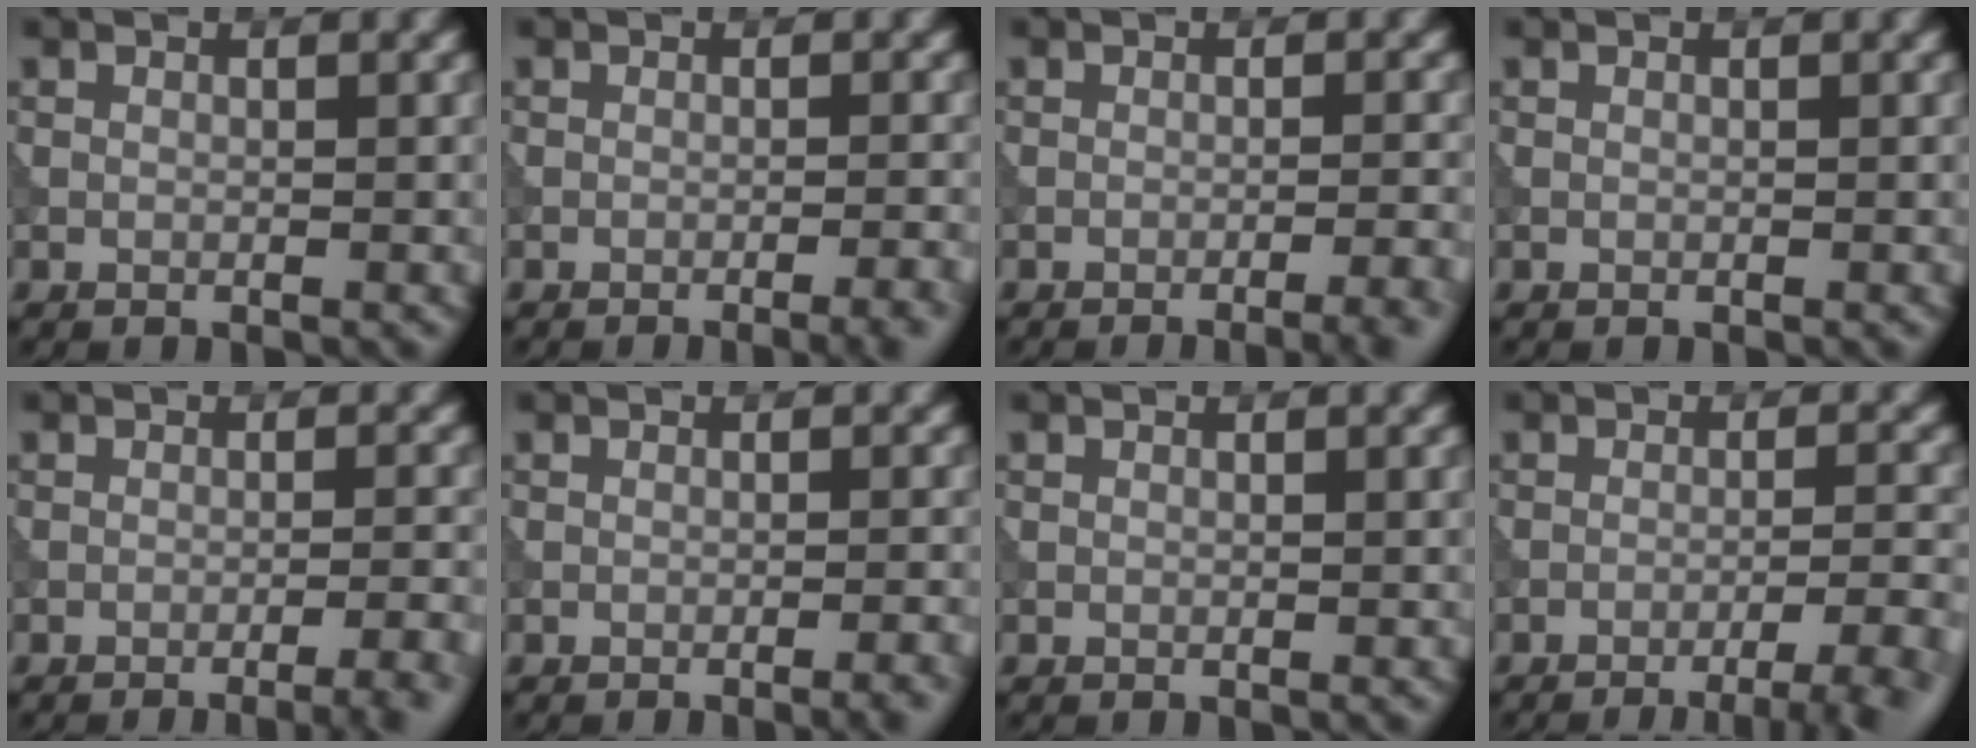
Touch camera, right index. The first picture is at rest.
{"total": 3.3, "force": [-2.0, 0.9, 2.5], "torque": [-0.026, 0.012, -0.030]}
{"total": 4.3, "force": [-2.8, 1.1, 3.0], "torque": [-0.028, 0.010, -0.038]}
{"total": 0.0}
{"total": 4.7, "force": [-3.1, 1.3, 3.4], "torque": [-0.032, 0.010, -0.041]}
{"total": 2.0, "force": [-1.1, 0.5, 1.6], "torque": [-0.015, 0.005, -0.019]}
{"total": 0.0}
{"total": 5.9, "force": [-4.0, 1.3, 4.1], "torque": [-0.050, 0.004, -0.053]}